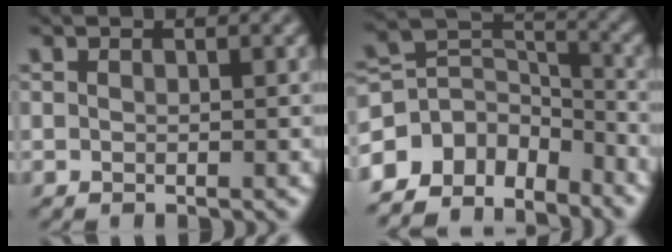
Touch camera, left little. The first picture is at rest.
{"total": 6.8, "force": [-5.2, 3.8, 2.3], "torque": [-0.031, 0.007, -0.103]}